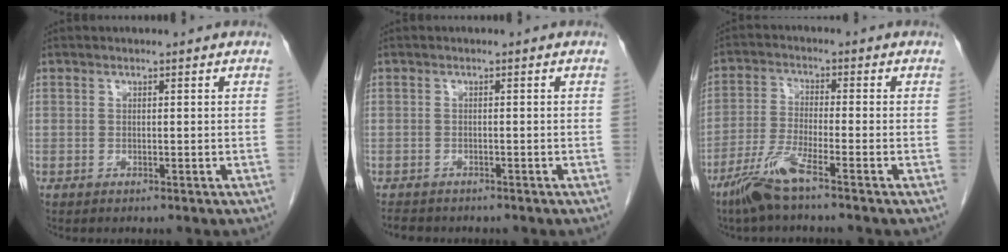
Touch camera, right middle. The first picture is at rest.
{"total": 3.8, "force": [-3.2, 1.5, 1.1], "torque": [-0.021, -0.005, -0.045]}
{"total": 6.6, "force": [-4.6, -0.3, 4.7], "torque": [-0.104, -0.018, -0.100]}